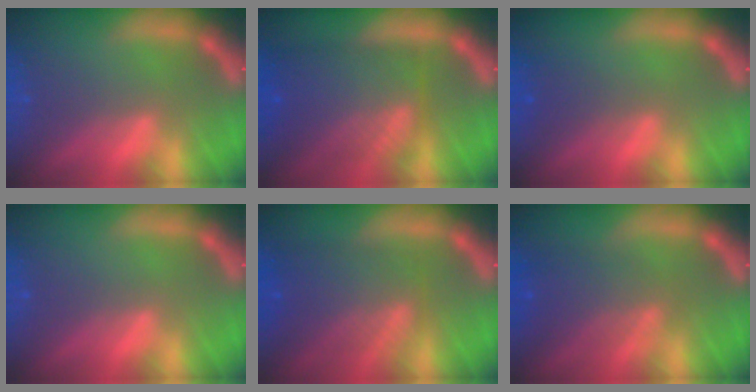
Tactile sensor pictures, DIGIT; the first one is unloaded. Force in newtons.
{"total": 9.1}
{"total": 1.4}
{"total": 0.0}
{"total": 7.0}
{"total": 5.1}